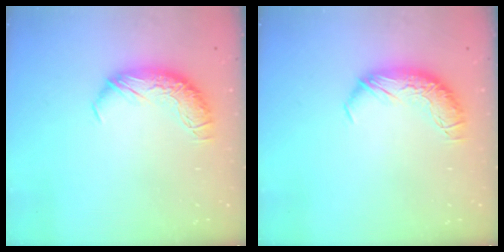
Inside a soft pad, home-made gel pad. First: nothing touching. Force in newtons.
{"total": 0.0}